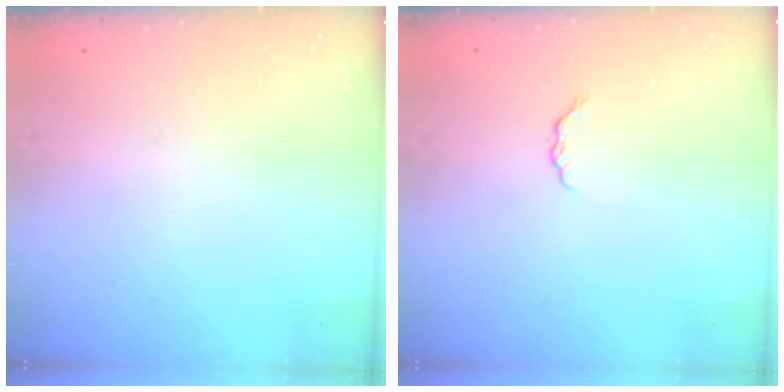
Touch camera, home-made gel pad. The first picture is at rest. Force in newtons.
{"total": 3.6, "press": 3.5, "slide": 0.5}